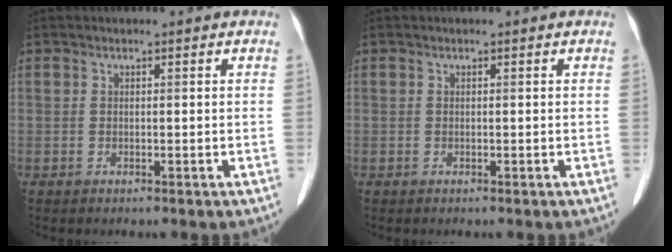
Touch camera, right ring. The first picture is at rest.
{"total": 0.0}